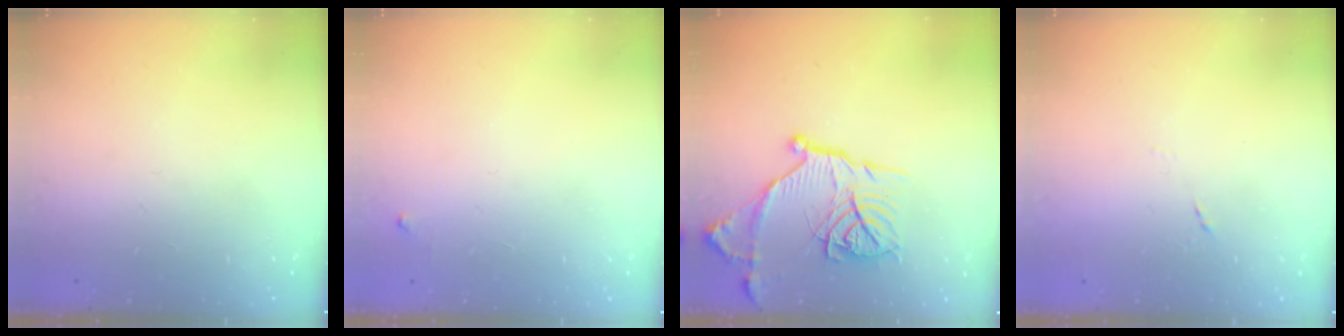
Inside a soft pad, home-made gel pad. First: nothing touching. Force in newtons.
{"total": 3.6, "press": 3.6, "slide": 0.4}
{"total": 17.5, "press": 17.4, "slide": 1.6}
{"total": 4.9, "press": 4.7, "slide": 1.1}